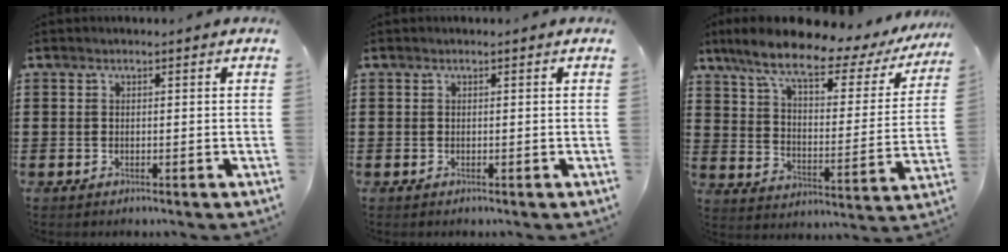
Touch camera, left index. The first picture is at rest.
{"total": 0.0}
{"total": 10.3, "force": [7.6, 2.1, 6.6], "torque": [-0.147, -0.037, 0.124]}